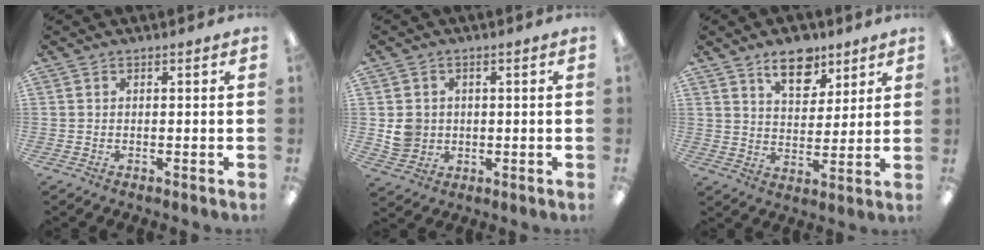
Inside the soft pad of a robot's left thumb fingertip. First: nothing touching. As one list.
[{"total": 5.5, "force": [0.4, 5.3, 1.6], "torque": [-0.021, 0.008, 0.010]}, {"total": 10.9, "force": [7.6, 5.8, 5.3], "torque": [-0.061, -0.040, 0.133]}]